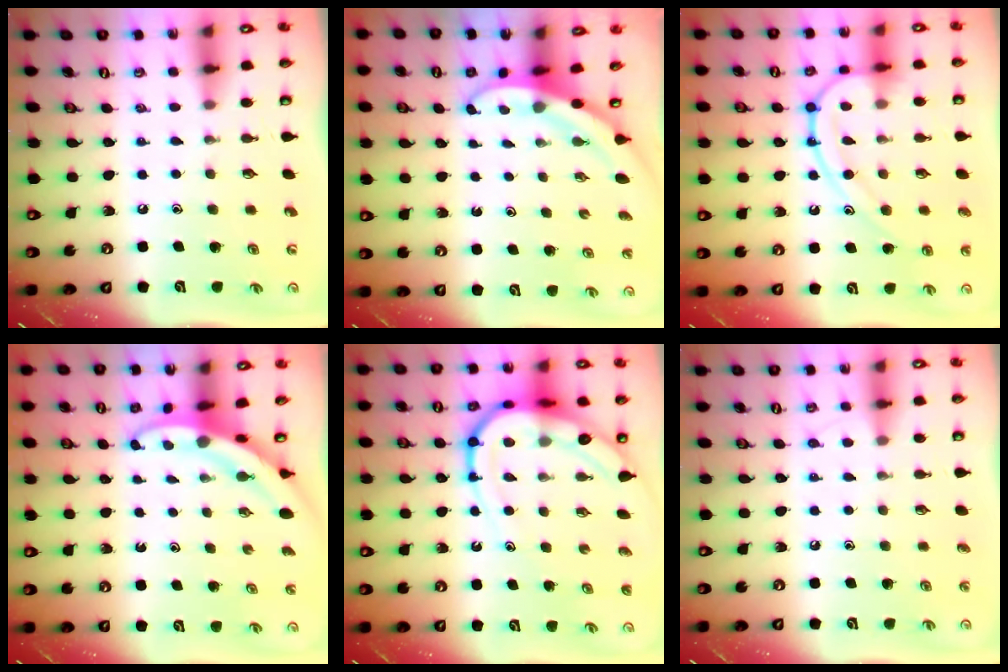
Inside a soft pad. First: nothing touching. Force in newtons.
{"total": 3.1, "press": 3.1, "slide": 0.1}
{"total": 13.7, "press": 13.6, "slide": 0.8}
{"total": 3.3, "press": 3.3, "slide": 0.3}
{"total": 14.4, "press": 14.4, "slide": 1.0}
{"total": 5.1, "press": 5.1, "slide": 0.6}